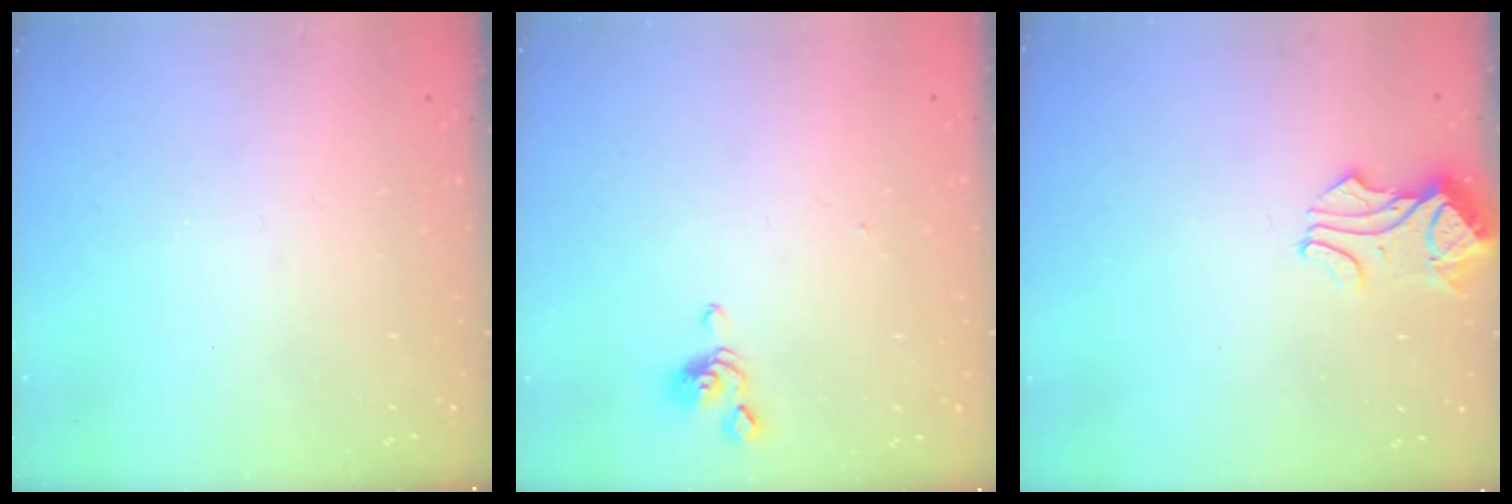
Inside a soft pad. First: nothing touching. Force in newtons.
{"total": 0.7, "press": 0.6, "slide": 0.5}
{"total": 0.6, "press": 0.2, "slide": 0.6}